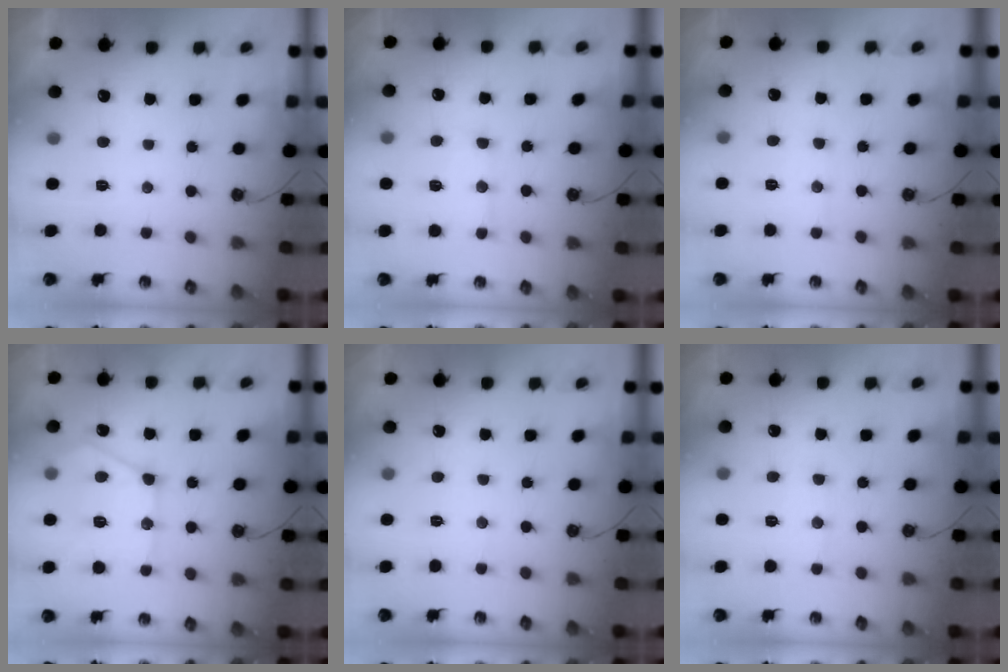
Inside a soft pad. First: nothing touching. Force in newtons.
{"total": 9.3, "press": 9.3, "slide": 0.8}
{"total": 5.5, "press": 5.5, "slide": 0.4}
{"total": 15.8, "press": 15.7, "slide": 1.5}
{"total": 4.4, "press": 4.3, "slide": 0.7}
{"total": 6.4, "press": 6.4, "slide": 0.3}